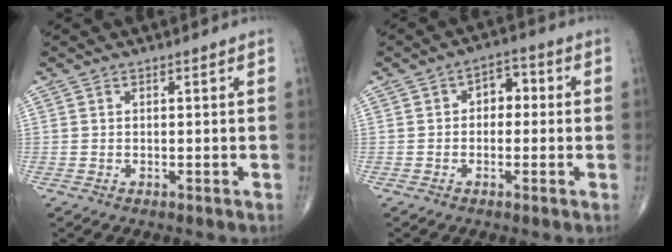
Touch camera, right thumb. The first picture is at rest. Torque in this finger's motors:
{"motor_torque": [-0.02, 0.01, 0.34, 0.13, 0.01]}